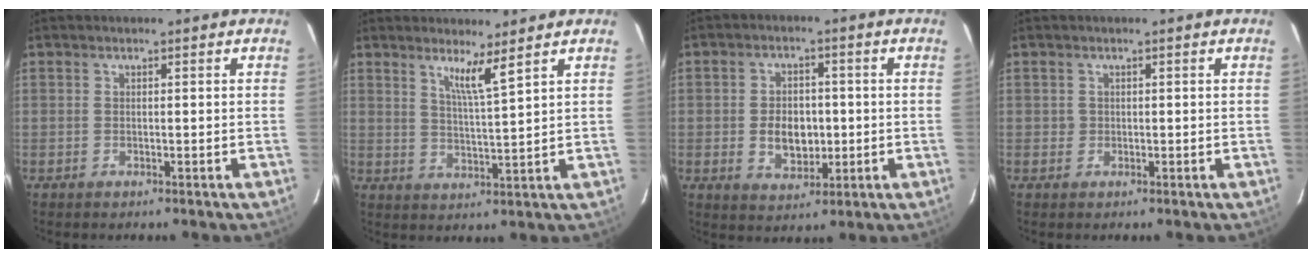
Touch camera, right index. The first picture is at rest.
{"total": 4.8, "force": [3.4, -0.6, 3.4], "torque": [-0.062, -0.008, 0.061]}
{"total": 7.2, "force": [-0.8, 5.0, 5.0], "torque": [-0.096, 0.003, -0.005]}
{"total": 1.0, "force": [-0.1, 1.0, 0.0], "torque": [0.004, 0.001, 0.000]}